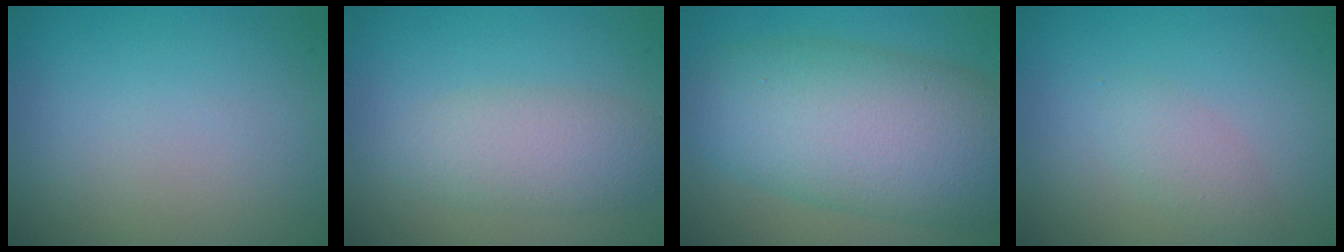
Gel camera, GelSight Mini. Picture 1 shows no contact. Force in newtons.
{"total": 3.6, "press": 3.6, "slide": 0.1}
{"total": 10.9, "press": 10.9, "slide": 0.4}
{"total": 1.7, "press": 1.7, "slide": 0.0}